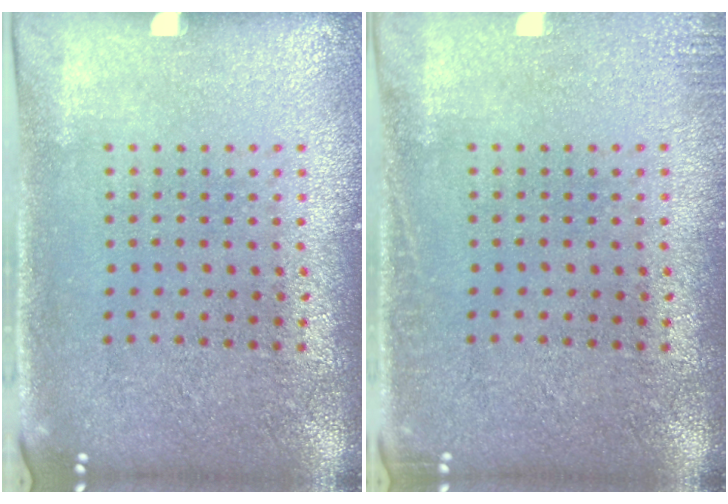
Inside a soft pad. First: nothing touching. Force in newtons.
{"total": 1.3, "press": 1.3, "slide": 0.3}